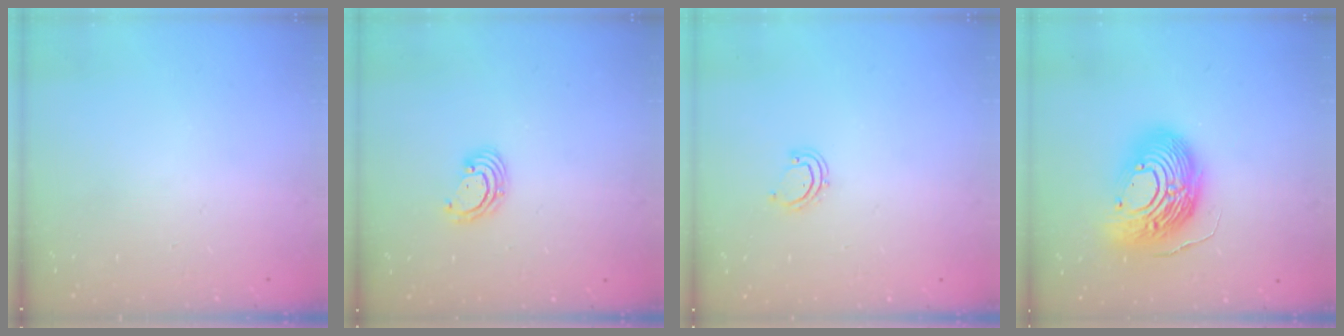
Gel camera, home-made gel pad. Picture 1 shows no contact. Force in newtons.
{"total": 3.1, "press": 3.1, "slide": 0.1}
{"total": 4.8, "press": 4.5, "slide": 1.8}
{"total": 18.8, "press": 18.6, "slide": 2.8}